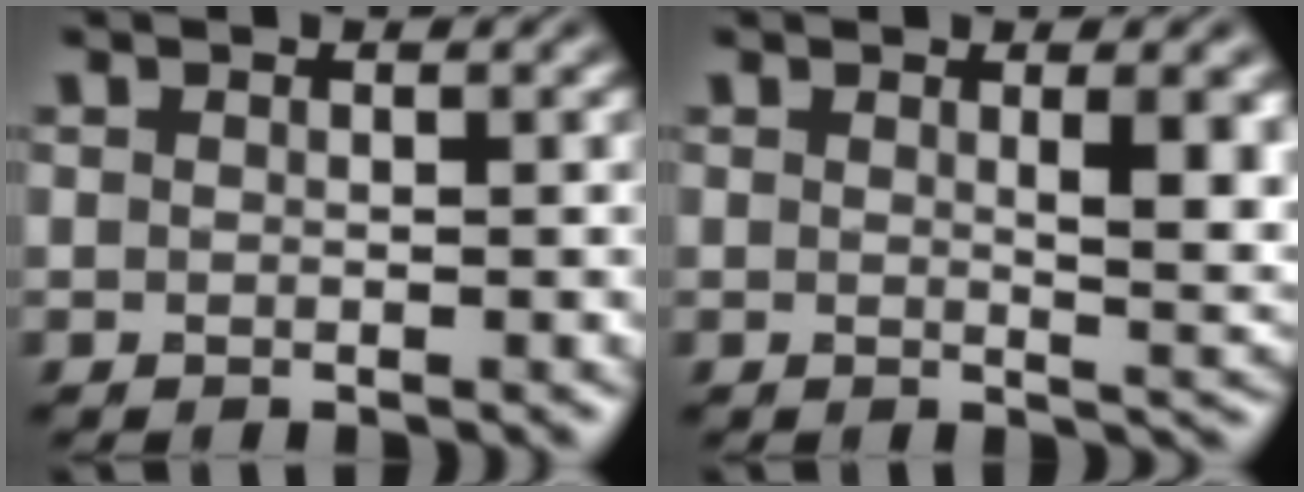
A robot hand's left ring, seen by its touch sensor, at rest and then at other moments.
{"total": 4.4, "force": [1.1, 1.3, 4.0], "torque": [-0.045, -0.002, 0.019]}